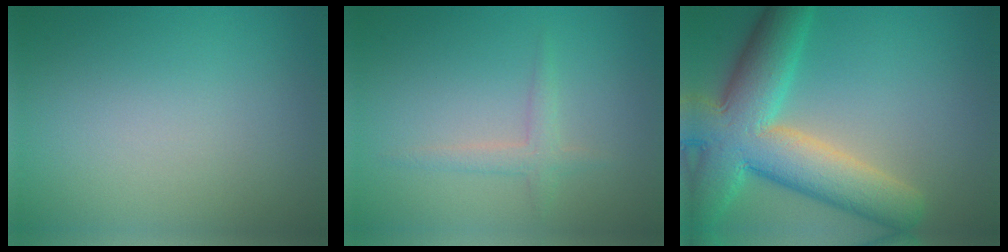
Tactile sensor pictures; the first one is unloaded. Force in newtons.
{"total": 1.5, "press": 1.5, "slide": 0.1}
{"total": 10.8, "press": 10.8, "slide": 0.9}